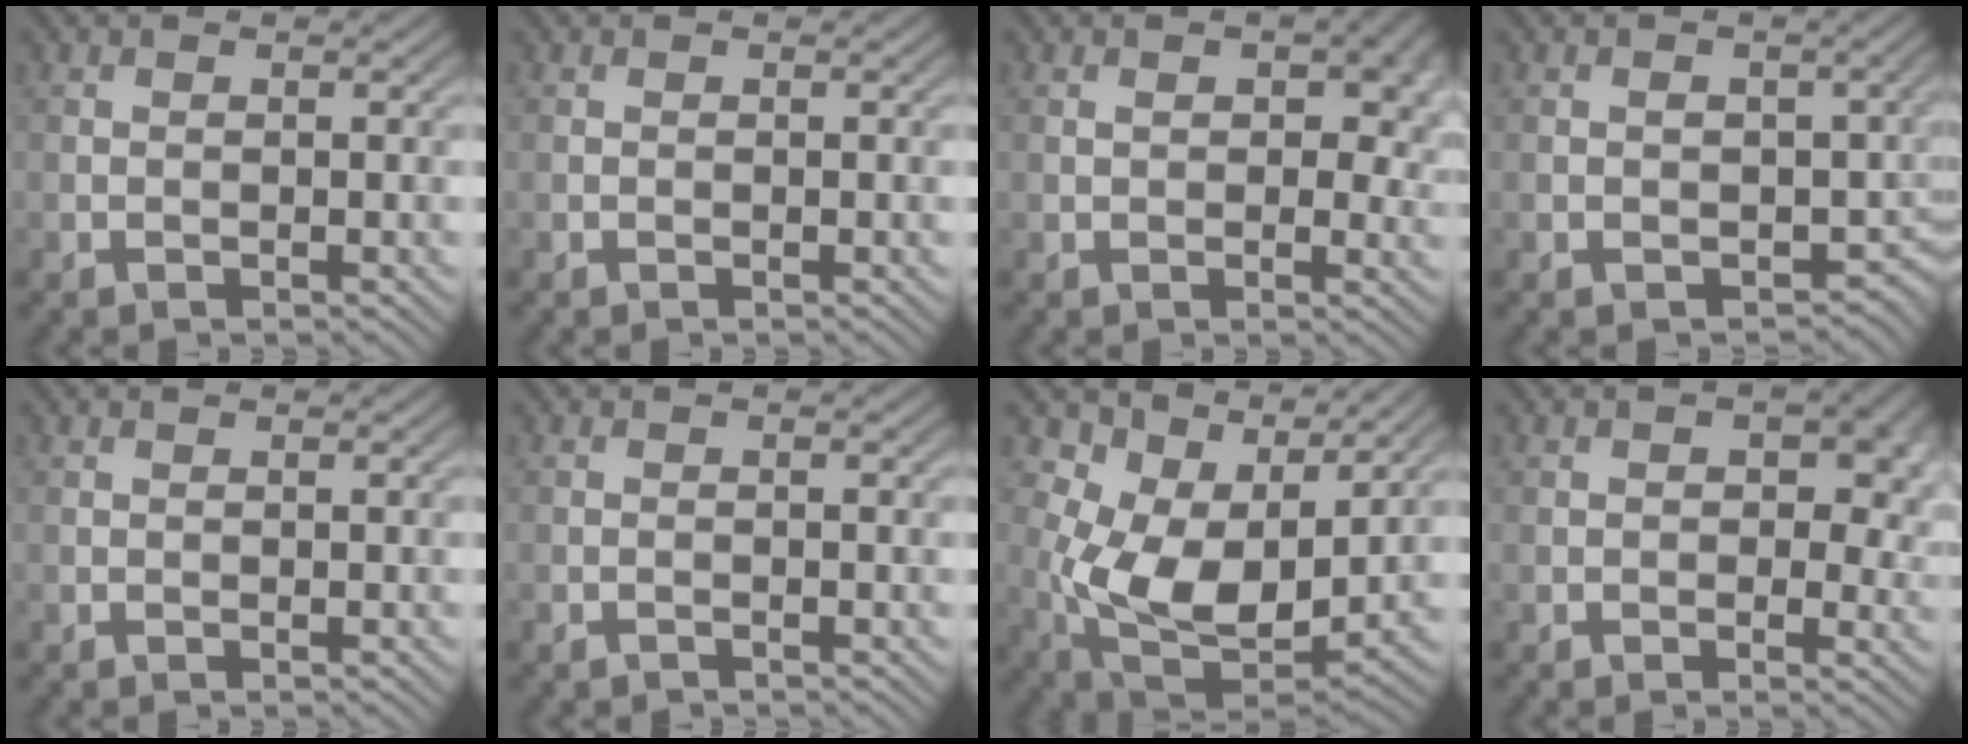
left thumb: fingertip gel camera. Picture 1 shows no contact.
{"total": 0.0}
{"total": 5.3, "force": [1.0, 3.2, 4.1], "torque": [-0.054, -0.006, 0.019]}
{"total": 4.6, "force": [-0.7, 3.5, 2.9], "torque": [-0.038, -0.017, -0.007]}
{"total": 0.0}
{"total": 0.8, "force": [-0.7, 0.1, 0.3], "torque": [-0.010, -0.001, -0.016]}
{"total": 11.9, "force": [4.5, 7.2, 8.3], "torque": [-0.189, -0.010, 0.088]}
{"total": 4.7, "force": [0.4, 2.9, 3.7], "torque": [-0.041, -0.008, 0.003]}